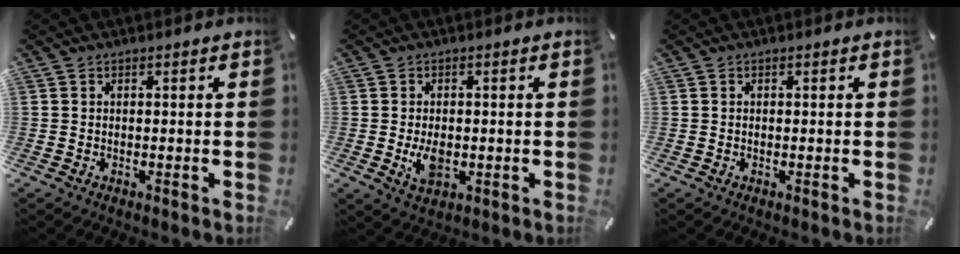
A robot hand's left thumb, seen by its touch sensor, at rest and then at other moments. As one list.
[{"total": 5.0, "force": [-0.8, 3.1, 3.9], "torque": [-0.086, -0.008, -0.018]}, {"total": 0.0}]